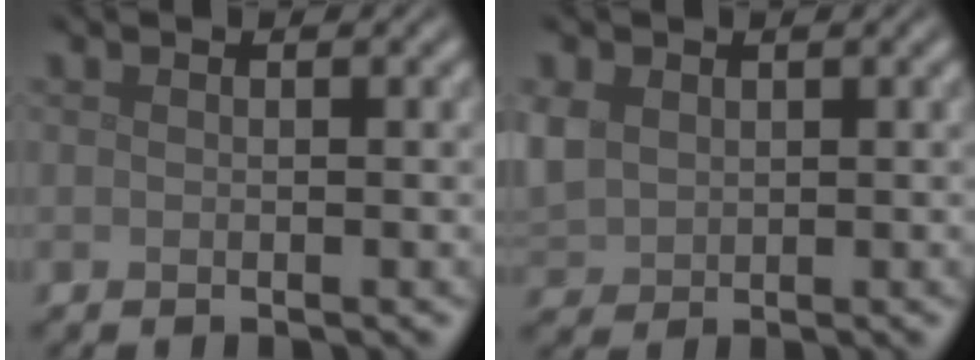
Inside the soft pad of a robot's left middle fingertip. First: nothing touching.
{"total": 3.3, "force": [0.9, 2.7, 1.7], "torque": [-0.058, 0.000, 0.021]}